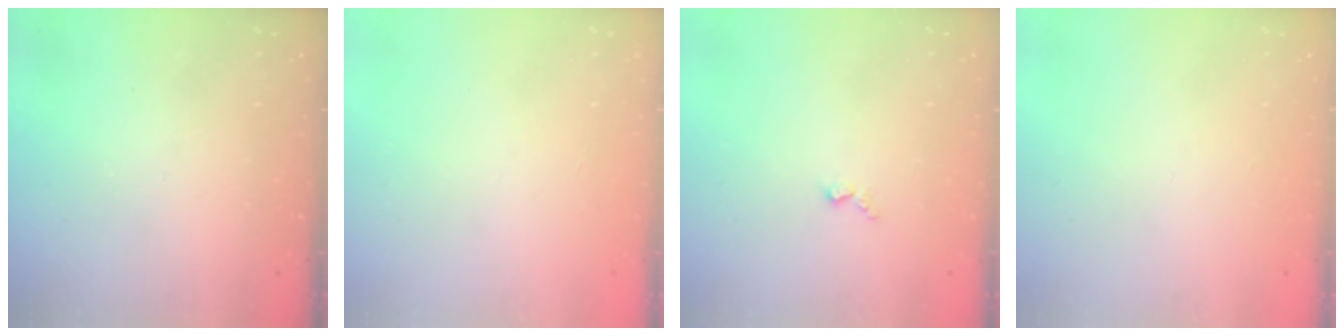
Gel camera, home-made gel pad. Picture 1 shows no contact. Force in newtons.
{"total": 0.0}
{"total": 3.4, "press": 3.4, "slide": 0.5}
{"total": 0.0}